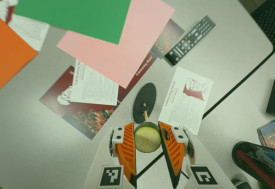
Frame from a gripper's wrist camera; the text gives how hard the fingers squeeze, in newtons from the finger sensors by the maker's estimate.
{"total": 10.0, "left": 10.2, "right": 9.8}